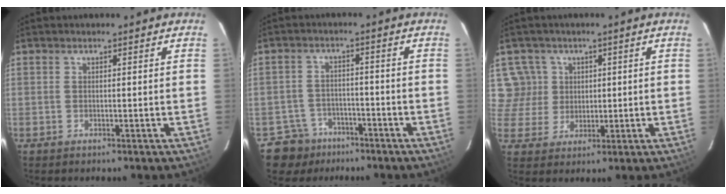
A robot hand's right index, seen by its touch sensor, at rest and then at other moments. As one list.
[{"total": 6.5, "force": [-4.5, 4.7, -0.4], "torque": [0.011, 0.010, -0.072]}, {"total": 6.5, "force": [2.2, 6.1, -0.4], "torque": [0.016, 0.016, 0.052]}]